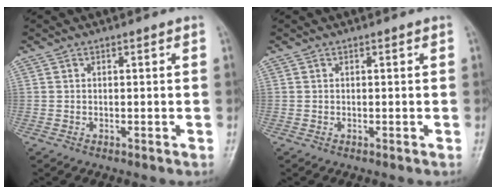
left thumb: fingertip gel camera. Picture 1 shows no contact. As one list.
[{"total": 0.0}]